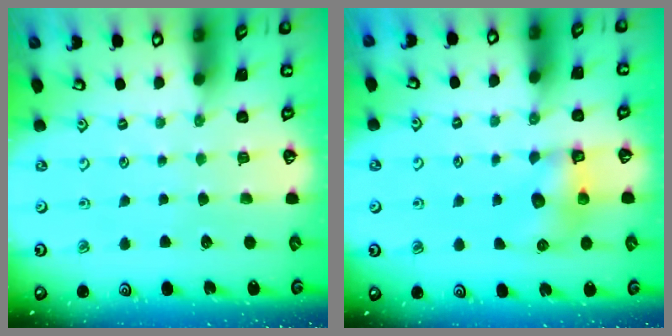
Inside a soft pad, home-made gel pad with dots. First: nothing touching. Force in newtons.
{"total": 6.8, "press": 6.8, "slide": 0.1}